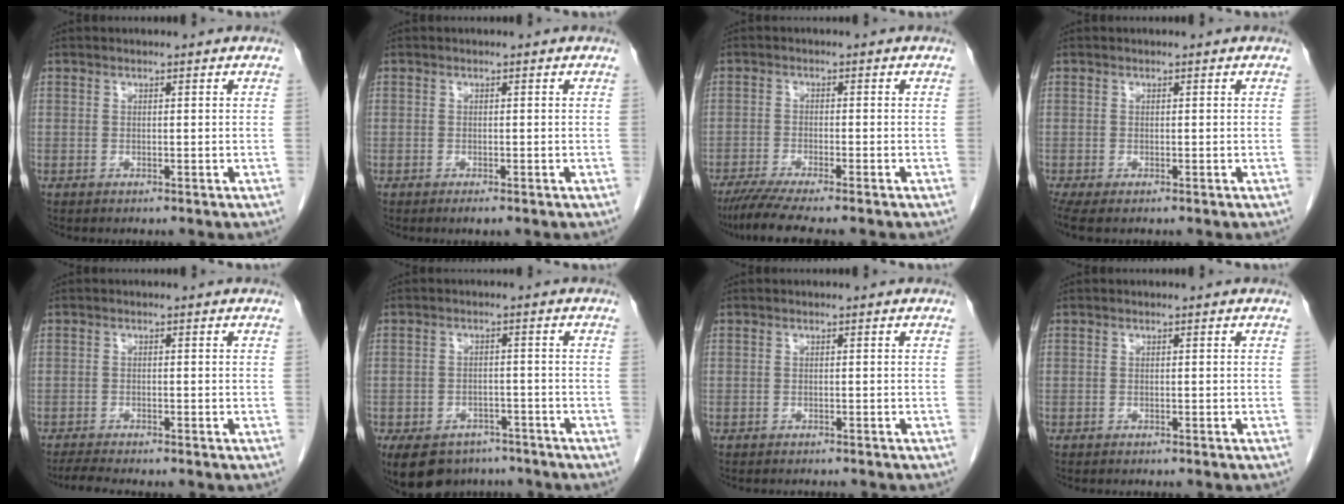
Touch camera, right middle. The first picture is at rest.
{"total": 0.9, "force": [-0.6, 0.1, 0.6], "torque": [-0.013, -0.004, -0.007]}
{"total": 7.1, "force": [-5.9, -0.5, 4.0], "torque": [-0.064, -0.022, -0.097]}
{"total": 3.0, "force": [-2.0, 1.0, 1.9], "torque": [-0.036, -0.010, -0.034]}
{"total": 4.6, "force": [-4.1, 0.2, 2.1], "torque": [-0.038, -0.016, -0.064]}
{"total": 11.9, "force": [-8.7, 7.1, 3.8], "torque": [-0.081, 0.001, -0.115]}
{"total": 3.8, "force": [-3.6, 0.6, 1.1], "torque": [-0.008, -0.006, -0.042]}
{"total": 2.9, "force": [-2.6, 0.5, 1.1], "torque": [-0.014, -0.003, -0.030]}